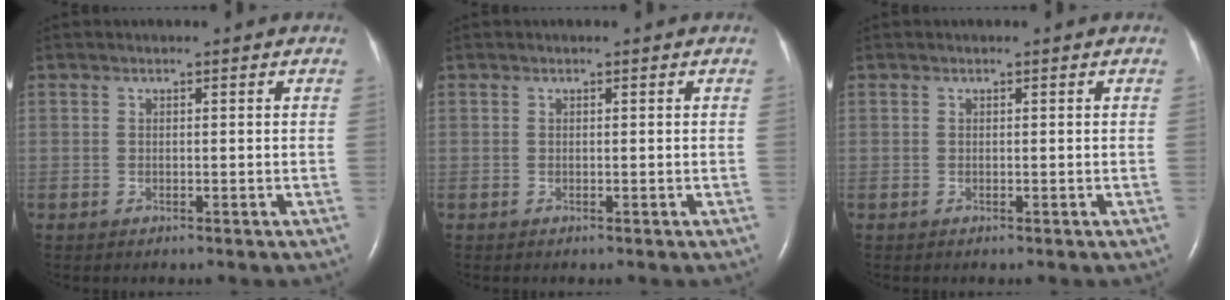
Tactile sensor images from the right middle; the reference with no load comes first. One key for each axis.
{"total": 0.0}
{"total": 0.0}